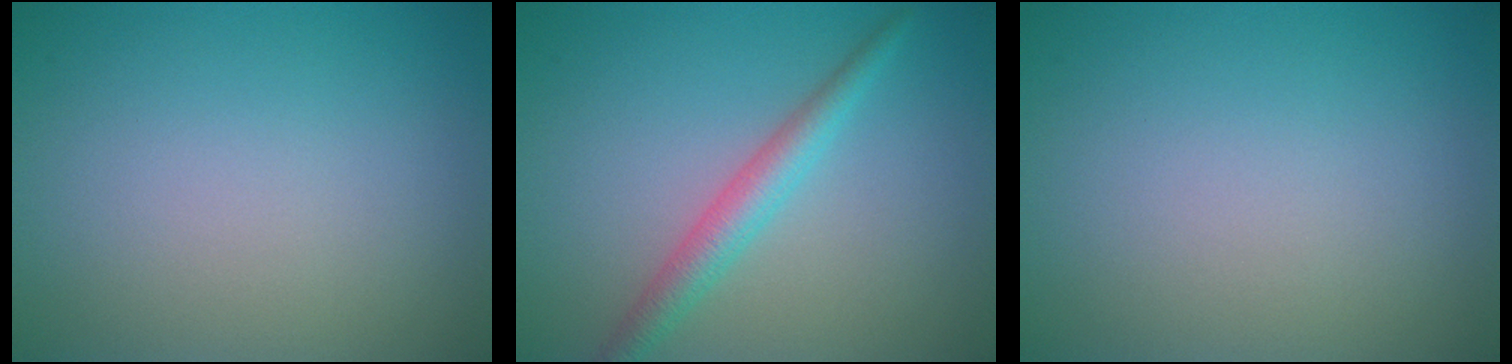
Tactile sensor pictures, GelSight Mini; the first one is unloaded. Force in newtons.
{"total": 2.9, "press": 2.9, "slide": 0.0}
{"total": 0.0}